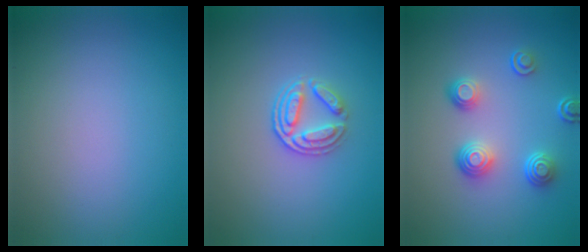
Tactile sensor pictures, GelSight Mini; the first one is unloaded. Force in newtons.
{"total": 2.6, "press": 2.1, "slide": 1.6}
{"total": 3.7, "press": 2.9, "slide": 2.3}